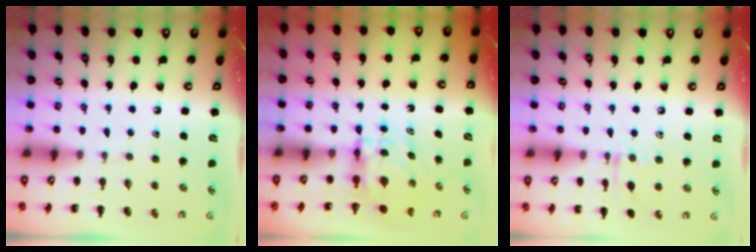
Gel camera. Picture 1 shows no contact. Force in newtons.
{"total": 7.0, "press": 6.9, "slide": 1.2}
{"total": 8.3, "press": 8.0, "slide": 2.1}